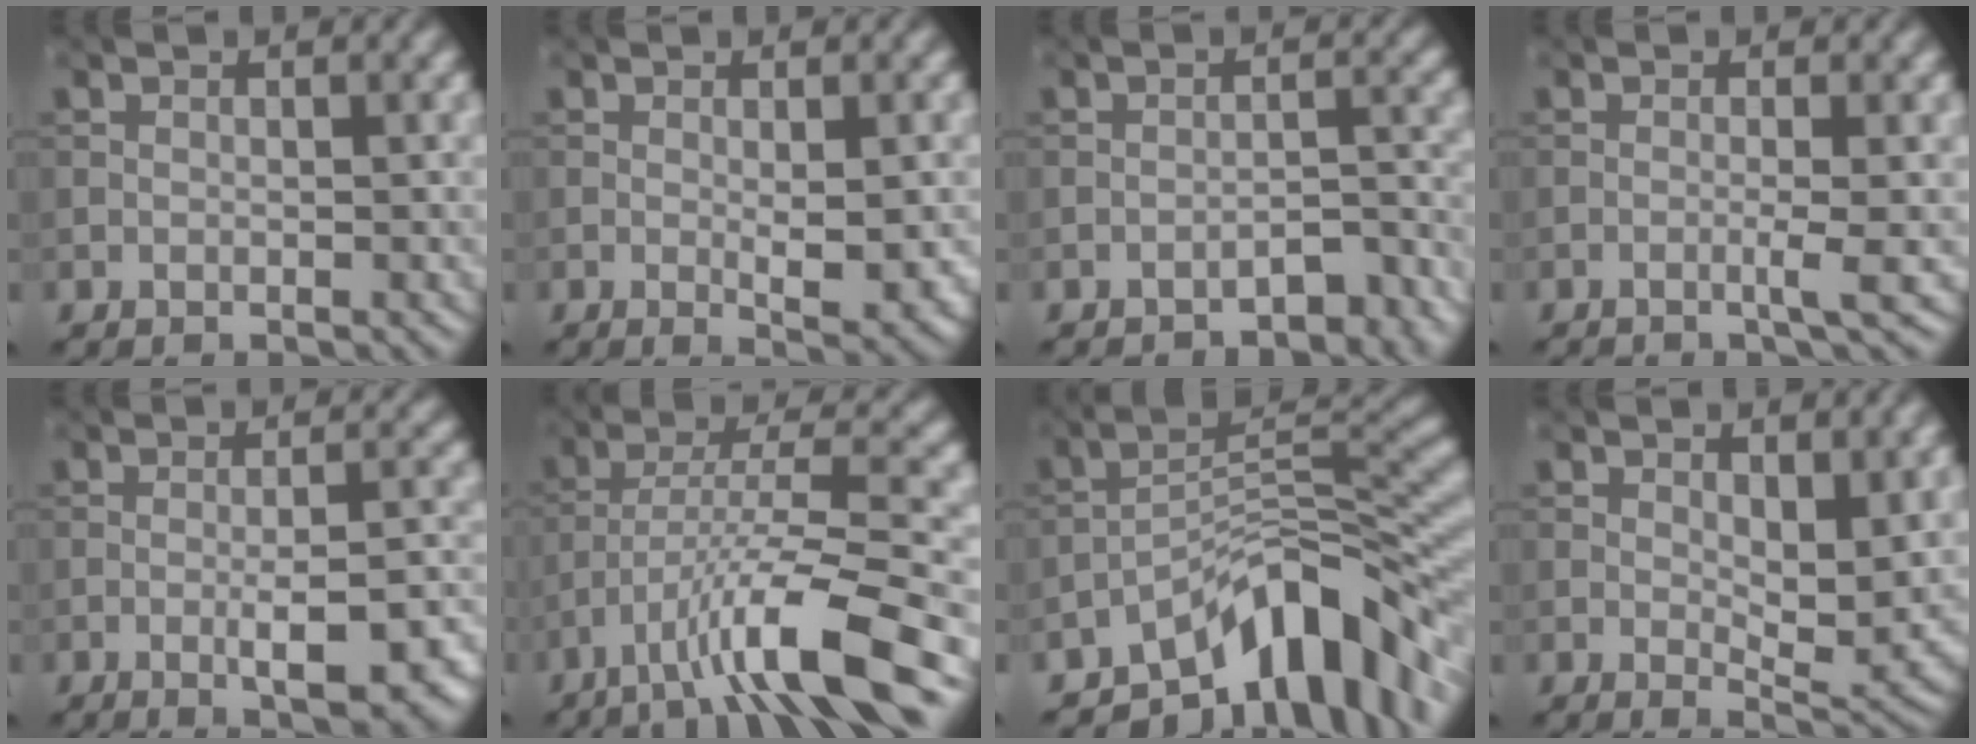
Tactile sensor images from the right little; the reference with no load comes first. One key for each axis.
{"total": 3.4, "fx": -0.3, "fy": 0.9, "fz": 3.3, "tx": -0.050, "ty": -0.009, "tz": 0.000}
{"total": 4.2, "fx": -3.8, "fy": 0.8, "fz": 1.6, "tx": -0.018, "ty": 0.005, "tz": -0.050}
{"total": 2.0, "fx": -0.5, "fy": 0.3, "fz": 1.9, "tx": -0.026, "ty": 0.000, "tz": -0.016}
{"total": 7.0, "fx": -2.4, "fy": 2.0, "fz": 6.2, "tx": -0.095, "ty": -0.009, "tz": -0.028}
{"total": 9.4, "fx": -5.4, "fy": 1.4, "fz": 7.6, "tx": -0.128, "ty": 0.010, "tz": -0.097}
{"total": 11.4, "fx": -7.6, "fy": 4.2, "fz": 7.5, "tx": -0.091, "ty": 0.008, "tz": -0.141}
{"total": 4.6, "fx": 1.1, "fy": 2.1, "fz": 3.9, "tx": -0.061, "ty": -0.014, "tz": 0.022}